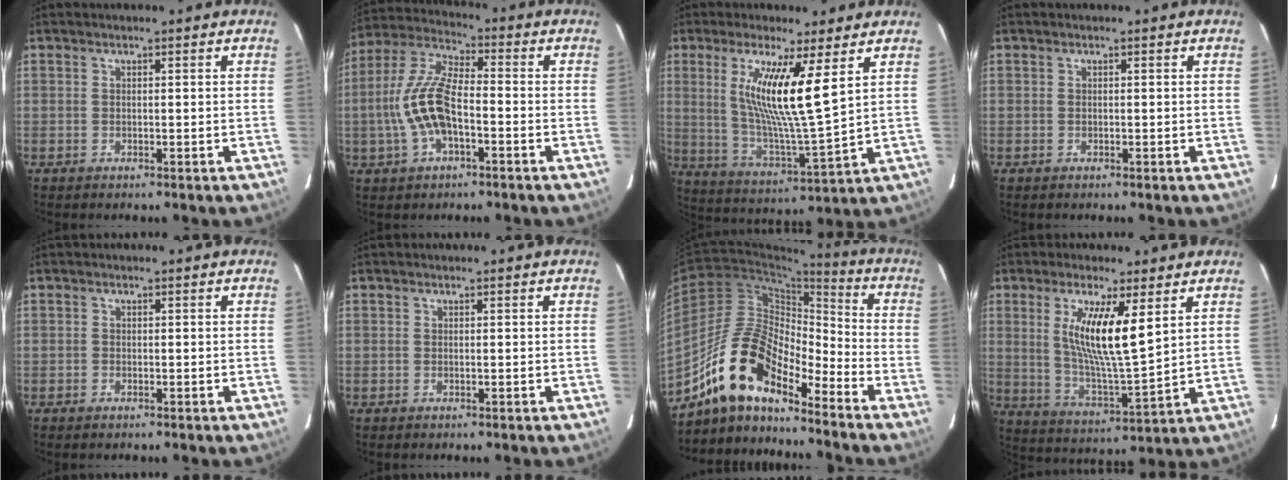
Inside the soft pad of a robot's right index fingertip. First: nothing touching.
{"total": 12.7, "force": [-3.1, 5.1, 11.2], "torque": [-0.238, 0.007, -0.060]}
{"total": 13.8, "force": [5.5, 0.3, 12.6], "torque": [-0.231, -0.019, 0.104]}
{"total": 0.0}
{"total": 0.7, "force": [-0.6, 0.3, 0.2], "torque": [-0.004, 0.001, -0.012]}
{"total": 0.0}
{"total": 15.3, "force": [-12.0, 4.9, 8.0], "torque": [-0.144, 0.008, -0.240]}
{"total": 12.7, "force": [4.7, 1.9, 11.7], "torque": [-0.218, -0.013, 0.089]}